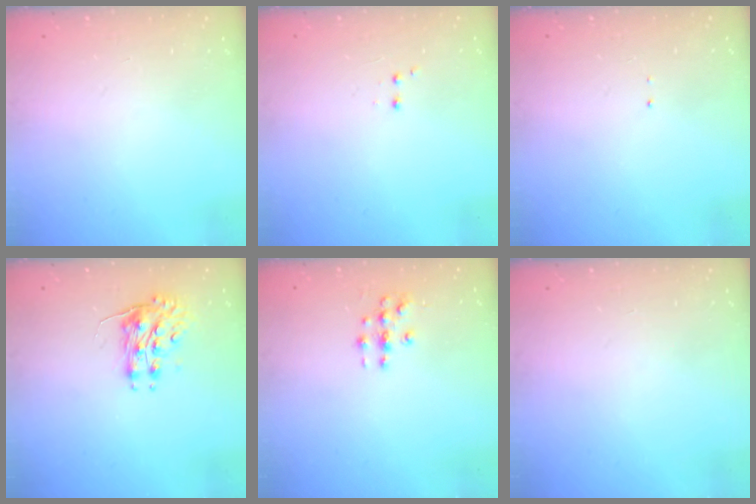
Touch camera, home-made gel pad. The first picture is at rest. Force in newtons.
{"total": 2.0, "press": 1.8, "slide": 0.9}
{"total": 0.7, "press": 0.7, "slide": 0.1}
{"total": 8.4, "press": 8.4, "slide": 0.3}
{"total": 3.3, "press": 3.3, "slide": 0.2}
{"total": 0.0}